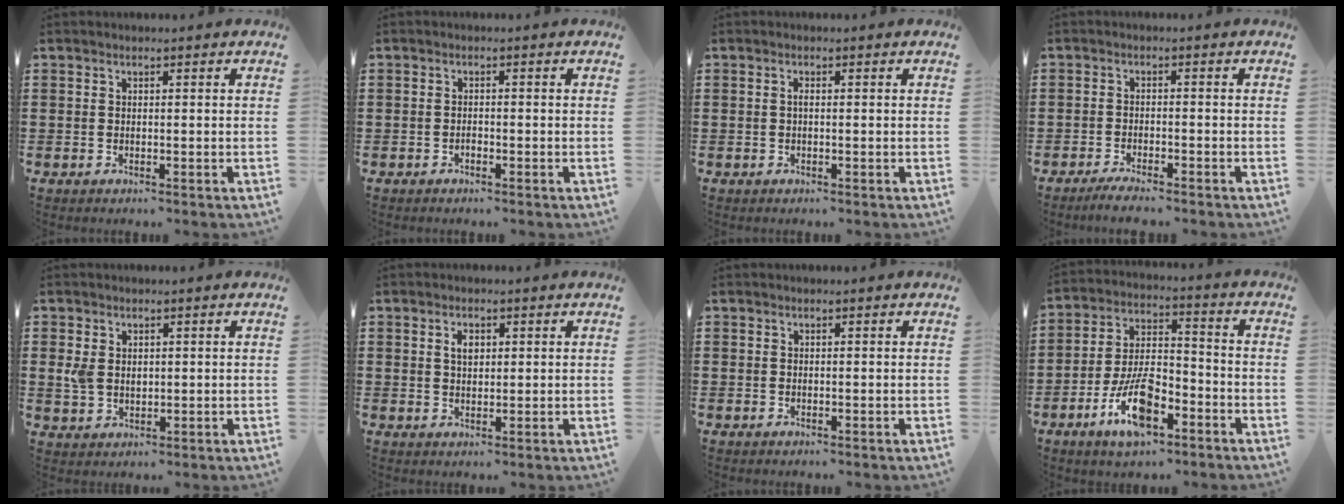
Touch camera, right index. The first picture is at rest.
{"total": 0.7, "force": [-0.5, 0.3, 0.4], "torque": [-0.009, -0.003, -0.008]}
{"total": 0.8, "force": [-0.1, 0.1, 0.8], "torque": [-0.015, -0.003, -0.002]}
{"total": 2.2, "force": [-2.1, 0.0, 0.6], "torque": [-0.011, 0.003, -0.041]}
{"total": 3.0, "force": [0.8, 2.2, 1.8], "torque": [-0.048, 0.005, 0.012]}
{"total": 2.3, "force": [0.7, 1.4, 1.7], "torque": [-0.038, 0.008, 0.013]}
{"total": 0.0}
{"total": 10.7, "force": [-5.6, 4.9, 7.7], "torque": [-0.160, 0.011, -0.100]}